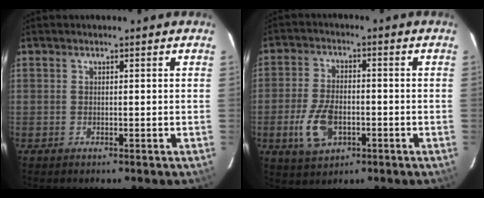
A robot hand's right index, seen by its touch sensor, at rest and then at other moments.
{"total": 9.1, "force": [-3.1, 5.3, 6.8], "torque": [-0.149, -0.001, -0.050]}